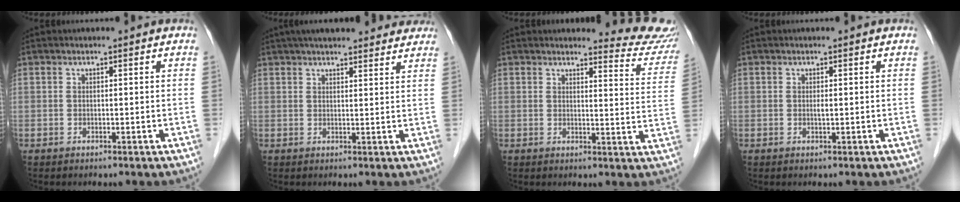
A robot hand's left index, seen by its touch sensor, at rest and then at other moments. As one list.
[{"total": 15.9, "force": [13.9, 3.2, 7.0], "torque": [-0.092, 0.044, 0.178]}, {"total": 9.2, "force": [9.2, 0.8, 0.7], "torque": [0.011, -0.065, 0.077]}, {"total": 0.5, "force": [0.1, 0.0, 0.5], "torque": [-0.013, -0.002, 0.001]}]